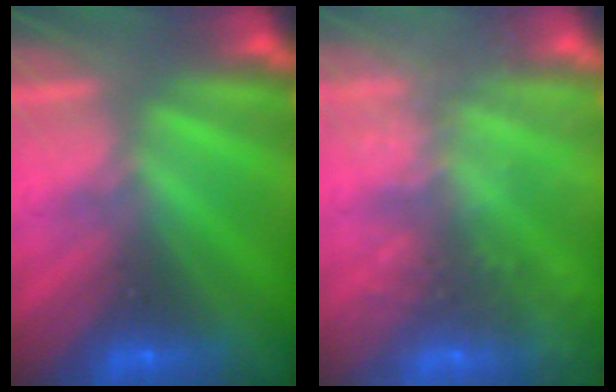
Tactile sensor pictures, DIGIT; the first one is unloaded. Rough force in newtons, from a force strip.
{"total": 9.1}